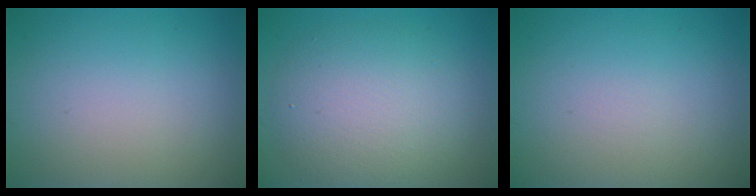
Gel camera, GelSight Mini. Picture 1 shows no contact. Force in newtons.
{"total": 6.3, "press": 6.3, "slide": 0.4}
{"total": 0.0}